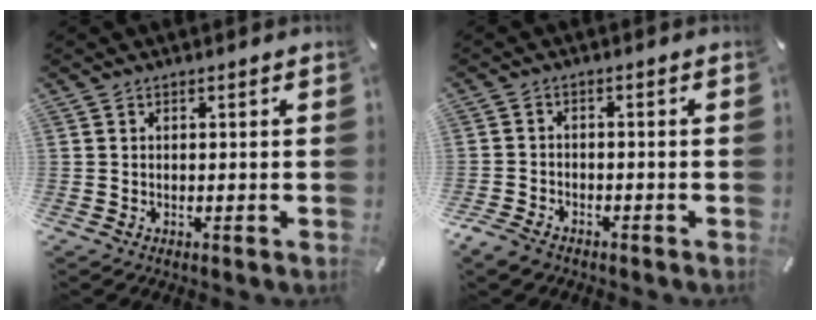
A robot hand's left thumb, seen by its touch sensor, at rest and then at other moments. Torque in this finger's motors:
{"motor_torque": [-0.55, 0.76, 0.27, 0.21, 0.07]}